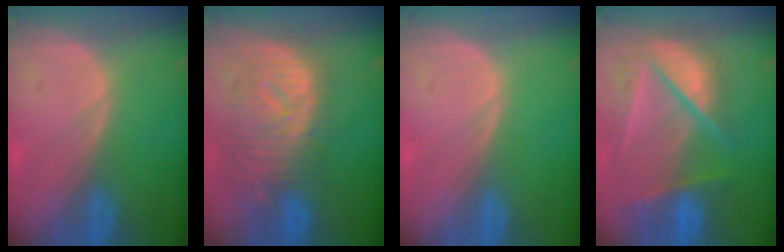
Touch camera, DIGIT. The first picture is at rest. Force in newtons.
{"total": 10.8, "press": 9.6, "slide": 5.0}
{"total": 0.0}
{"total": 9.8, "press": 8.2, "slide": 5.3}